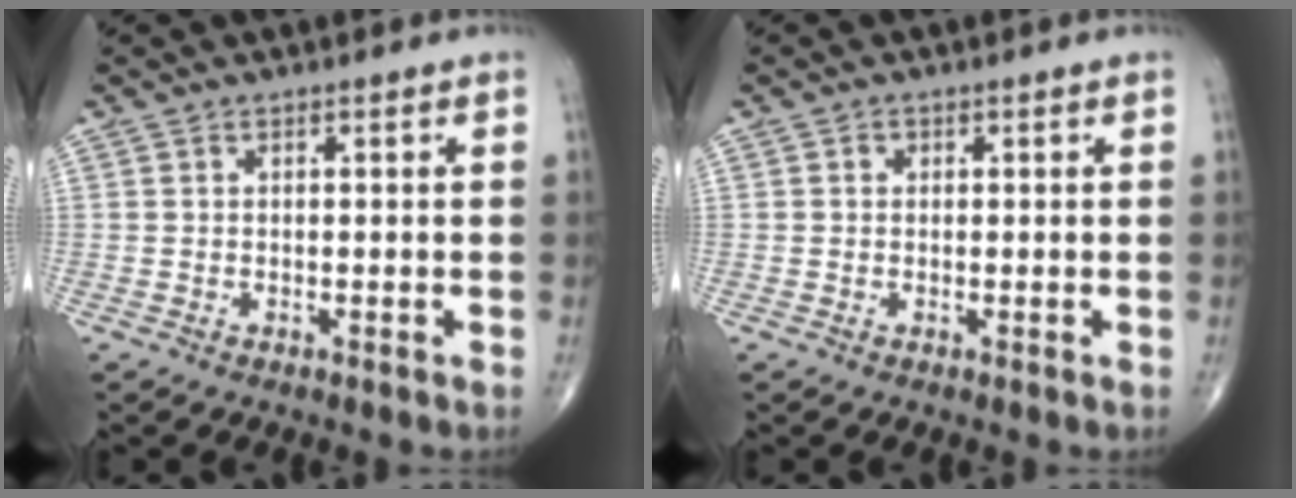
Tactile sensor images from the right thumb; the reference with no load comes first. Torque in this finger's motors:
{"motor_torque": [-0.26, 0.78, 0.01, -0.09, -0.03]}